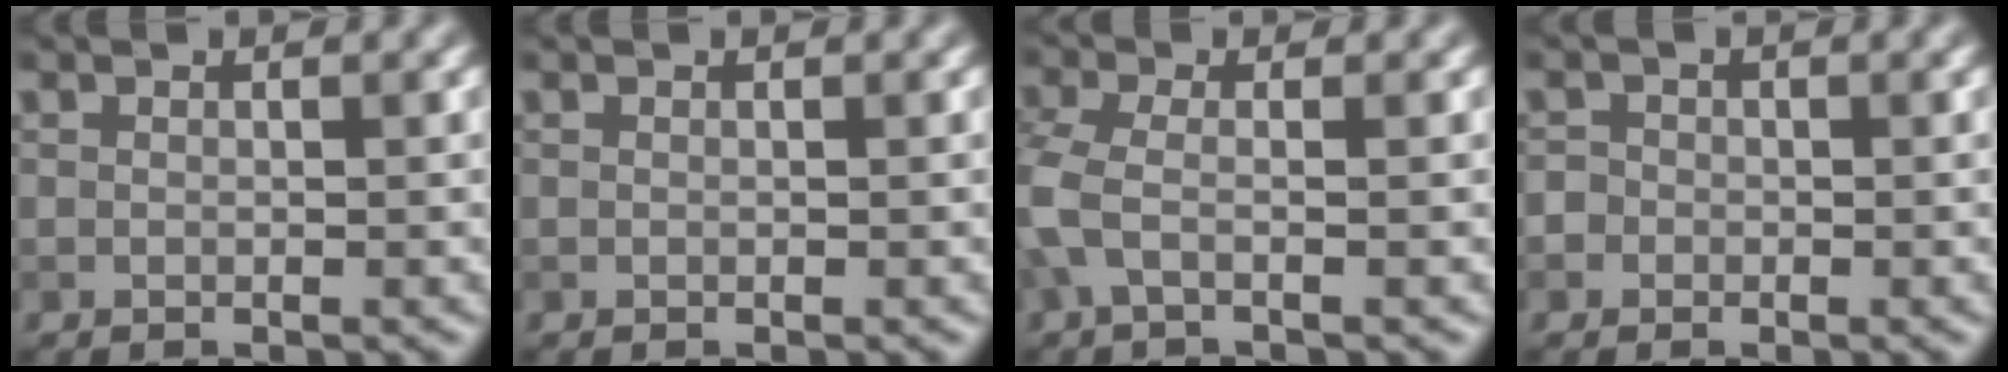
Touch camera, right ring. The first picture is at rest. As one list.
[{"total": 0.0}, {"total": 2.3, "force": [-0.5, 0.7, 2.2], "torque": [-0.056, -0.004, -0.022]}, {"total": 1.4, "force": [-0.2, 1.4, 0.4], "torque": [0.004, 0.006, -0.015]}]